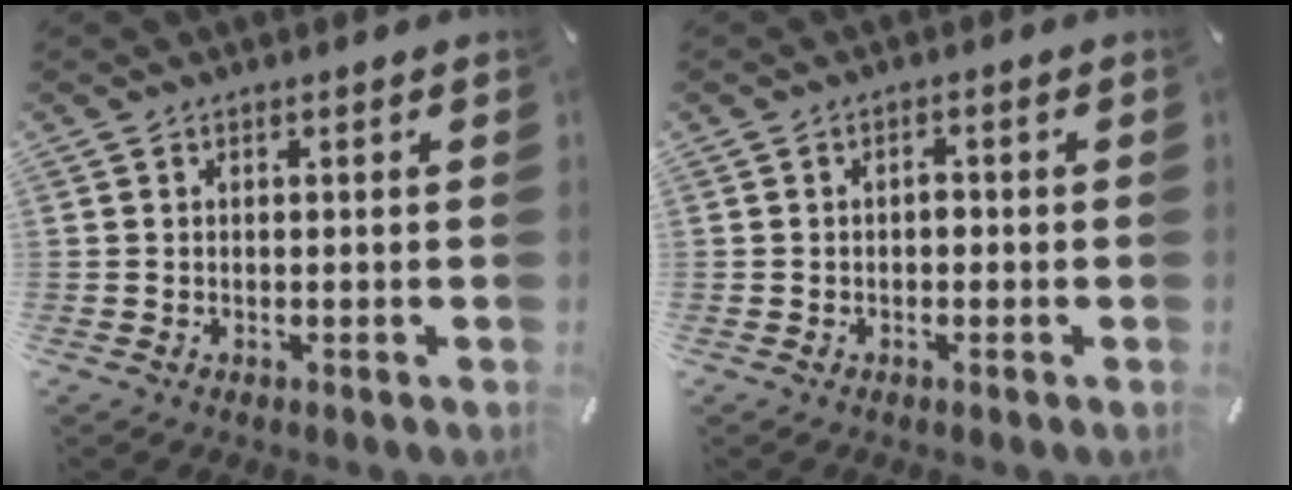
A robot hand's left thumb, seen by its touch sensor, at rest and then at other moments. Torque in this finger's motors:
{"motor_torque": [0.35, 0.17, 0.10, 0.15, -0.01]}